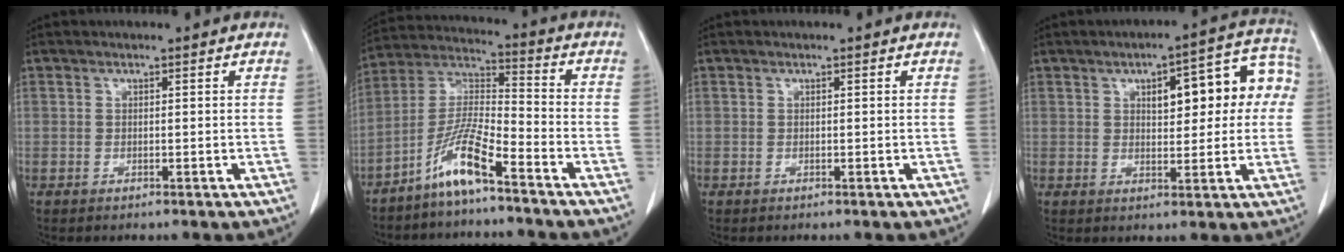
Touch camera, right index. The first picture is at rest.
{"total": 9.3, "force": [-6.3, 0.6, 6.8], "torque": [-0.149, -0.003, -0.129]}
{"total": 0.0}
{"total": 11.9, "force": [2.5, 4.5, 10.7], "torque": [-0.127, 0.042, 0.033]}